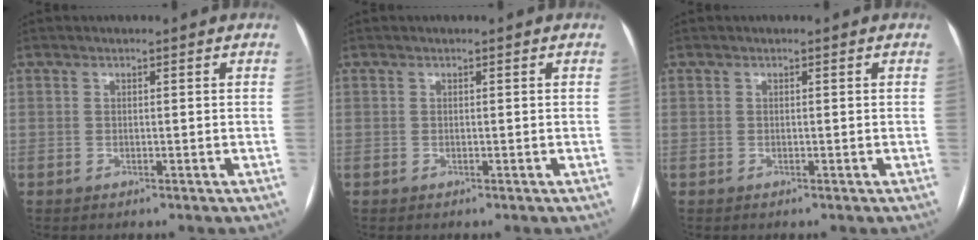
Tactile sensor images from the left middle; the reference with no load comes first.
{"total": 0.0}
{"total": 0.0}